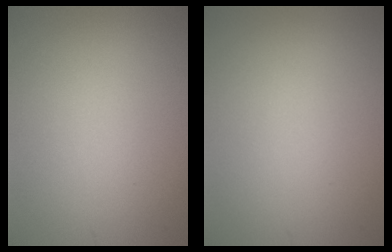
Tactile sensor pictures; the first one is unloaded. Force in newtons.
{"total": 0.0}